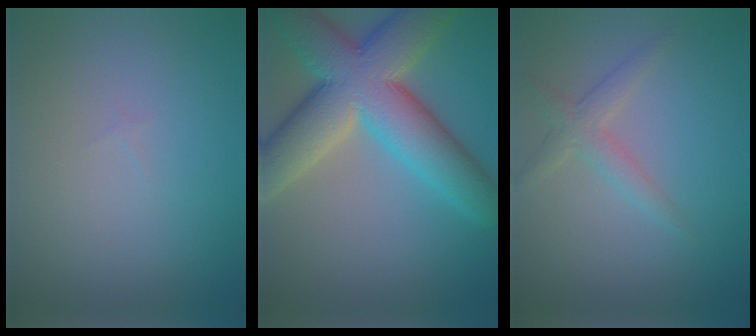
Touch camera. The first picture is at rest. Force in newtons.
{"total": 11.9, "press": 11.8, "slide": 0.5}
{"total": 2.1, "press": 2.1, "slide": 0.1}